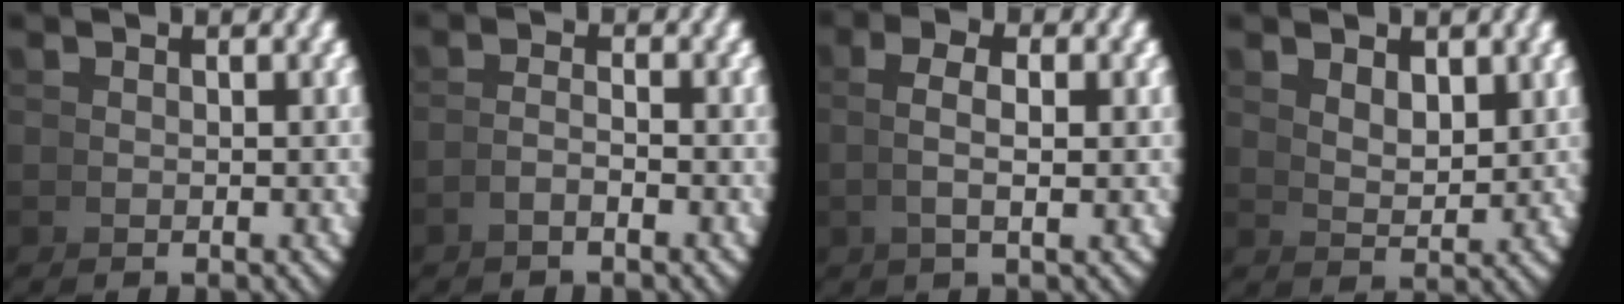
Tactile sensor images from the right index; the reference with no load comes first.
{"total": 1.6, "force": [-1.1, -1.1, 0.5], "torque": [0.000, 0.002, -0.021]}
{"total": 2.6, "force": [1.0, -0.1, 2.4], "torque": [-0.045, 0.006, 0.019]}
{"total": 2.2, "force": [2.0, -0.6, 0.9], "torque": [-0.002, -0.004, 0.048]}